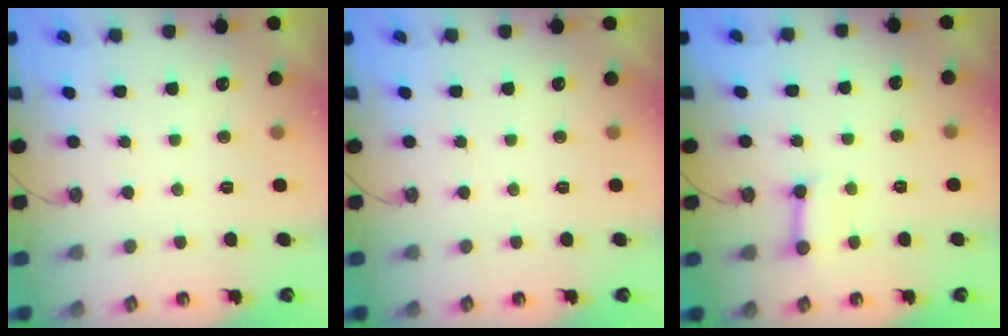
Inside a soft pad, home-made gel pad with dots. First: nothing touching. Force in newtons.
{"total": 0.0}
{"total": 6.8, "press": 6.8, "slide": 0.8}